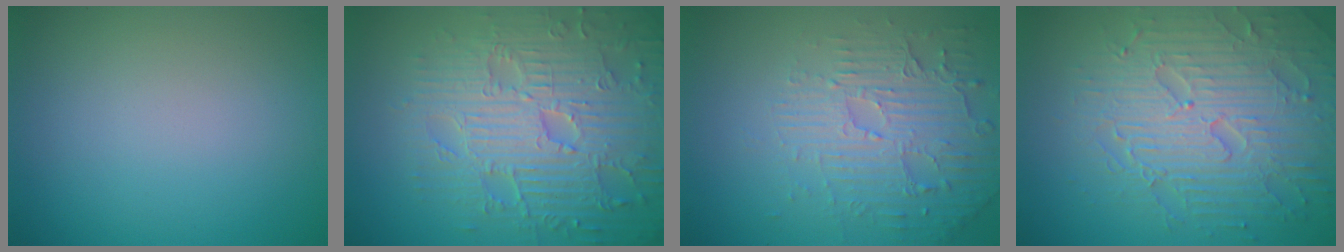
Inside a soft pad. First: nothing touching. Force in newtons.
{"total": 9.0, "press": 6.5, "slide": 6.2}
{"total": 5.9, "press": 3.7, "slide": 4.6}
{"total": 8.0, "press": 6.1, "slide": 5.2}